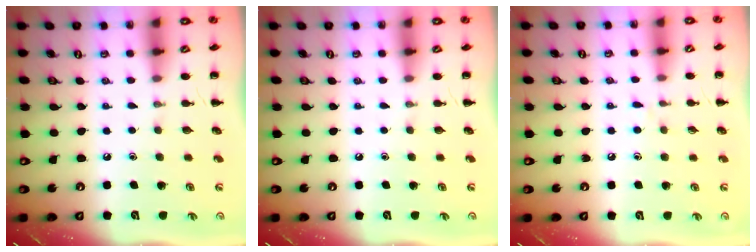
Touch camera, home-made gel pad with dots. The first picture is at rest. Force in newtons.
{"total": 0.0}
{"total": 5.0, "press": 4.7, "slide": 1.7}